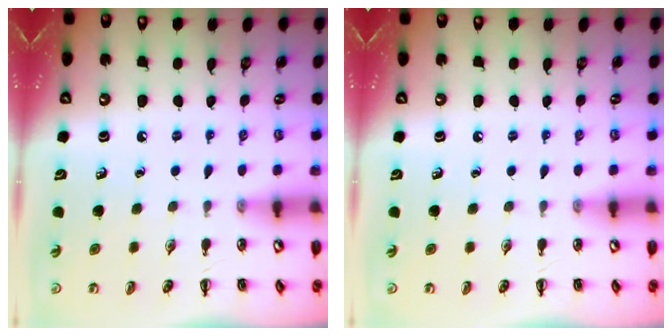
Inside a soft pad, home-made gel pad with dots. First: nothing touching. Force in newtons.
{"total": 0.0}